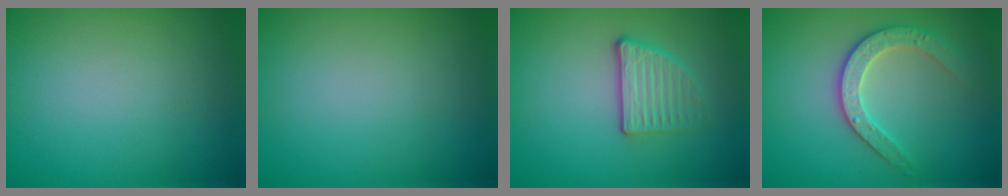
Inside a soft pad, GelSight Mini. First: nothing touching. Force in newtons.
{"total": 0.0}
{"total": 2.8, "press": 2.3, "slide": 1.5}
{"total": 2.9, "press": 2.9, "slide": 0.7}